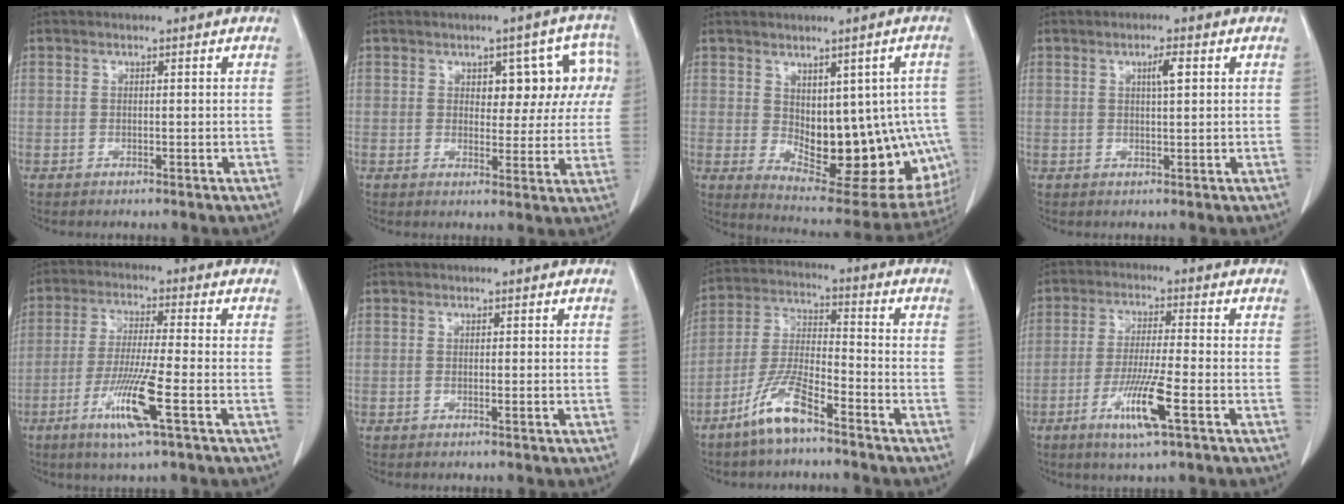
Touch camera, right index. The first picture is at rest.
{"total": 7.9, "force": [2.3, 4.4, 6.1], "torque": [-0.050, 0.032, 0.027]}
{"total": 17.7, "force": [-1.9, 8.9, 15.2], "torque": [-0.152, 0.002, 0.000]}
{"total": 2.4, "force": [0.9, 0.2, 2.2], "torque": [-0.040, 0.000, 0.014]}
{"total": 9.7, "force": [-4.1, -0.3, 8.8], "torque": [-0.173, -0.020, -0.079]}
{"total": 0.5, "force": [-0.2, 0.0, 0.5], "torque": [-0.011, -0.002, -0.002]}
{"total": 9.1, "force": [-6.3, 1.5, 6.4], "torque": [-0.147, -0.015, -0.127]}
{"total": 8.8, "force": [-3.8, 0.0, 7.9], "torque": [-0.154, -0.018, -0.070]}